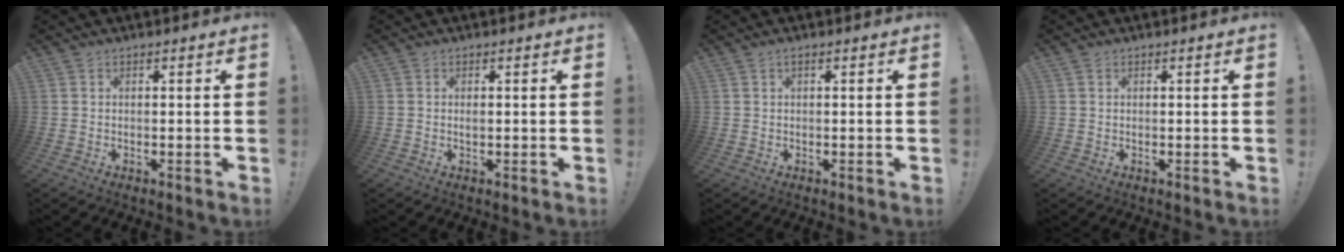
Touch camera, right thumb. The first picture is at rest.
{"total": 0.6, "force": [0.1, 0.3, 0.5], "torque": [-0.006, -0.002, 0.000]}
{"total": 0.8, "force": [0.2, 0.2, 0.8], "torque": [-0.016, 0.001, 0.004]}
{"total": 0.0}